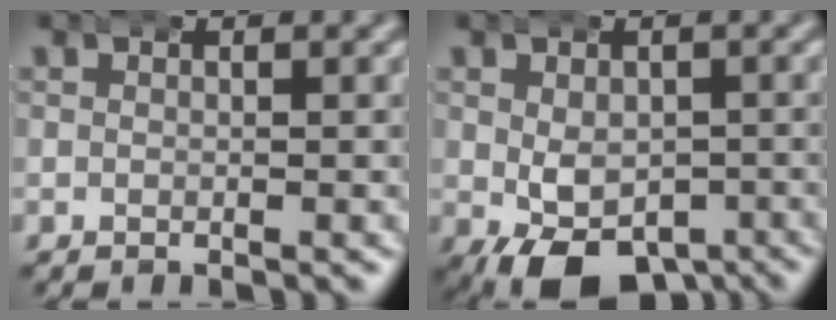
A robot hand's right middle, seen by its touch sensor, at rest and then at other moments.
{"total": 6.7, "force": [-4.0, 3.6, 4.0], "torque": [-0.073, -0.034, -0.048]}